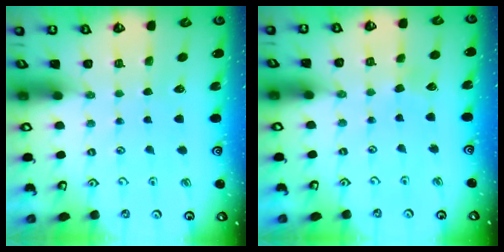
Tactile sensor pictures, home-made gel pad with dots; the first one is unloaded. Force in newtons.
{"total": 2.8, "press": 2.8, "slide": 0.3}